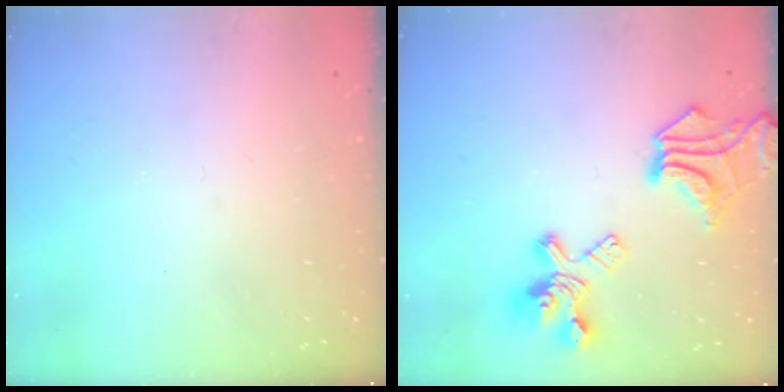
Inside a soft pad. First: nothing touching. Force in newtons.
{"total": 11.7, "press": 11.5, "slide": 2.2}